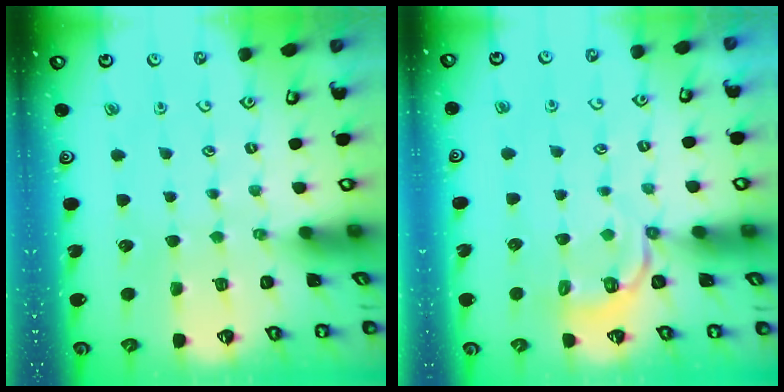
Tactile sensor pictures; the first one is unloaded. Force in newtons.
{"total": 3.7, "press": 3.3, "slide": 1.7}